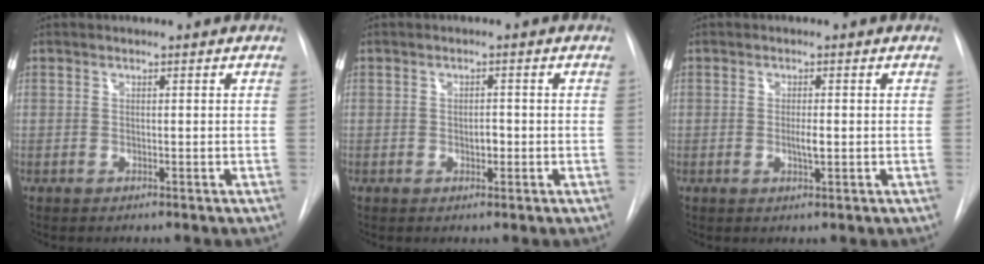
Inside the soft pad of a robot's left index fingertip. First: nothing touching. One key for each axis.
{"total": 1.5, "fx": -0.3, "fy": 0.9, "fz": 1.2, "tx": -0.017, "ty": 0.002, "tz": -0.004}
{"total": 1.8, "fx": -0.2, "fy": 0.3, "fz": 1.8, "tx": -0.034, "ty": -0.002, "tz": -0.003}